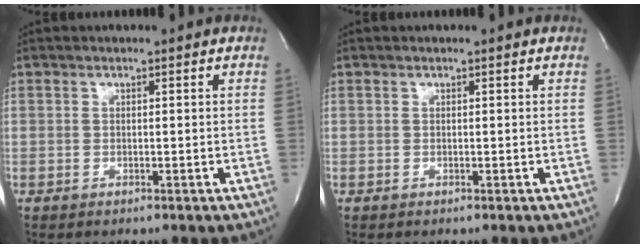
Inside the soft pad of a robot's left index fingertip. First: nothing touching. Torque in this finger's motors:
{"motor_torque": [-0.05, 0.05, 0.00, 0.00]}